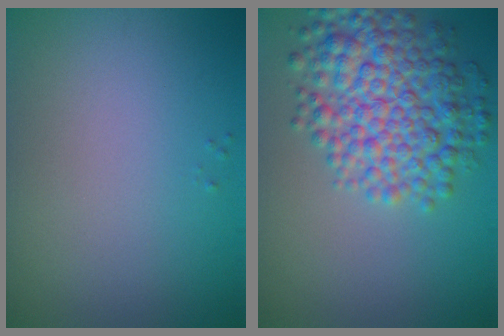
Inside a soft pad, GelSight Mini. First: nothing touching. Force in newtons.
{"total": 7.5, "press": 7.5, "slide": 0.1}